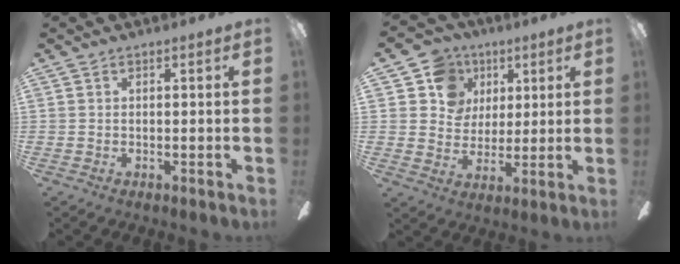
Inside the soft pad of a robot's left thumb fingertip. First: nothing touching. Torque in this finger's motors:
{"motor_torque": [-0.06, -0.12, -0.06, -0.05, -0.01]}